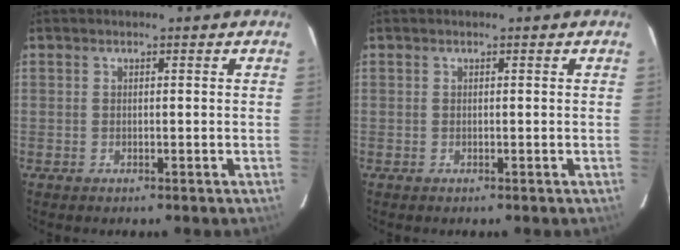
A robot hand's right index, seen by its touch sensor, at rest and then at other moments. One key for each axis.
{"total": 0.0}